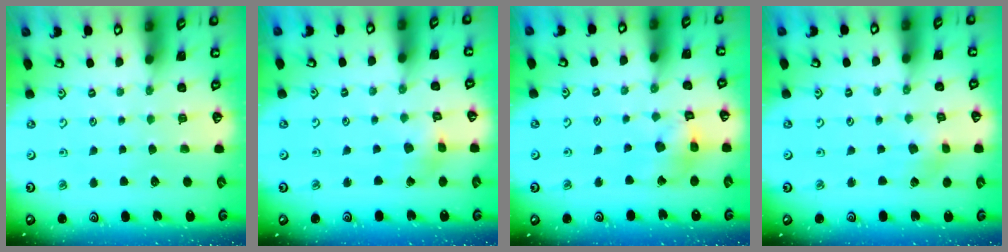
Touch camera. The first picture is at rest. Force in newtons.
{"total": 2.4, "press": 2.3, "slide": 0.4}
{"total": 11.8, "press": 11.7, "slide": 1.5}
{"total": 2.4, "press": 2.3, "slide": 0.5}